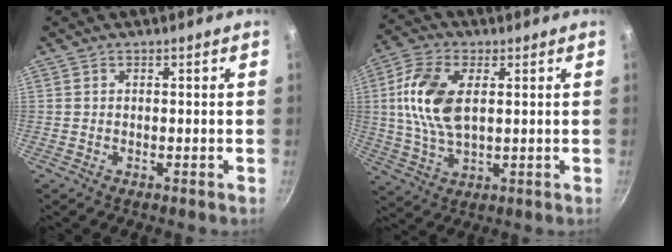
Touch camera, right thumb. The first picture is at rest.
{"total": 12.4, "force": [2.2, 6.7, 10.2], "torque": [-0.202, 0.004, 0.040]}